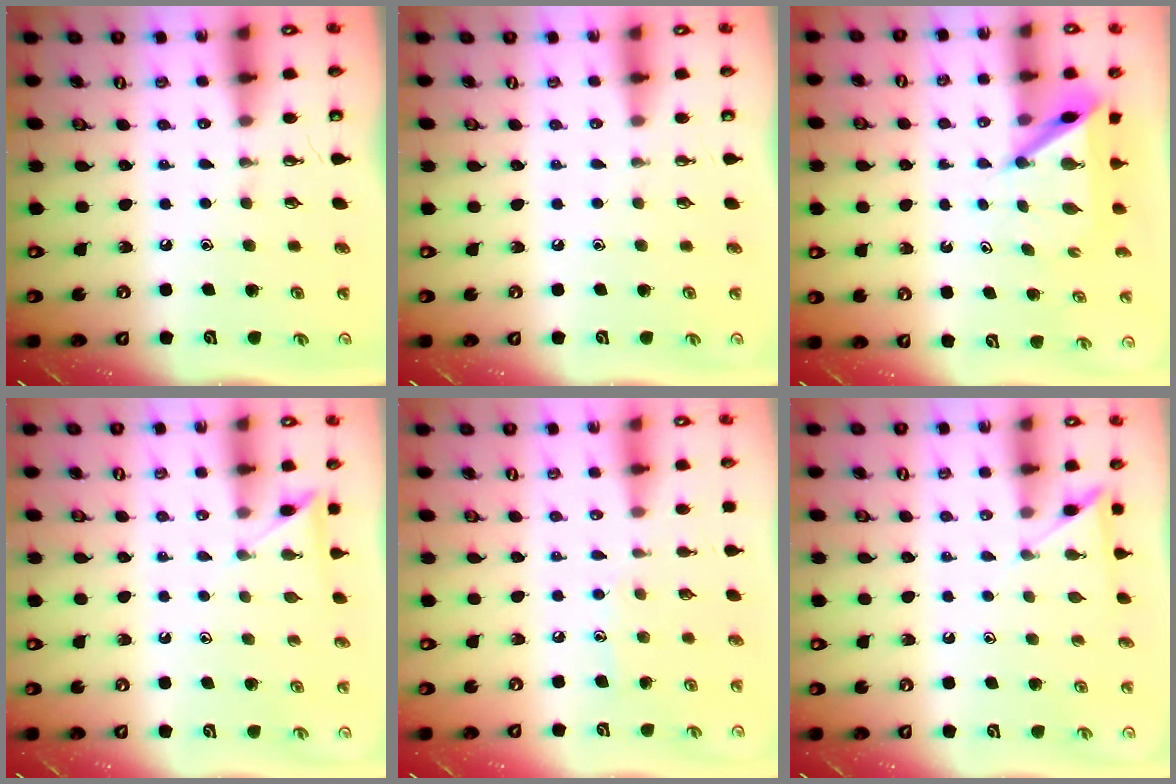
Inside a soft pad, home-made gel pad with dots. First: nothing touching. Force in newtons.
{"total": 0.0}
{"total": 6.6, "press": 6.6, "slide": 0.4}
{"total": 3.6, "press": 3.6, "slide": 0.4}
{"total": 6.4, "press": 6.4, "slide": 0.6}
{"total": 5.1, "press": 5.1, "slide": 0.5}